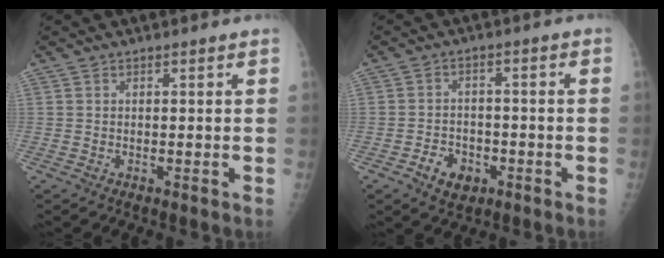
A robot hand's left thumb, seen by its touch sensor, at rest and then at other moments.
{"total": 5.8, "force": [-2.9, 4.2, 2.9], "torque": [-0.033, 0.022, -0.043]}